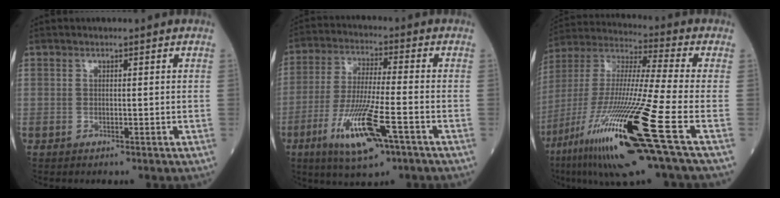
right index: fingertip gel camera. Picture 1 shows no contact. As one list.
[{"total": 12.9, "force": [-5.8, 1.3, 11.4], "torque": [-0.227, -0.026, -0.101]}, {"total": 23.7, "force": [-10.6, -0.2, 21.2], "torque": [-0.424, -0.058, -0.200]}]